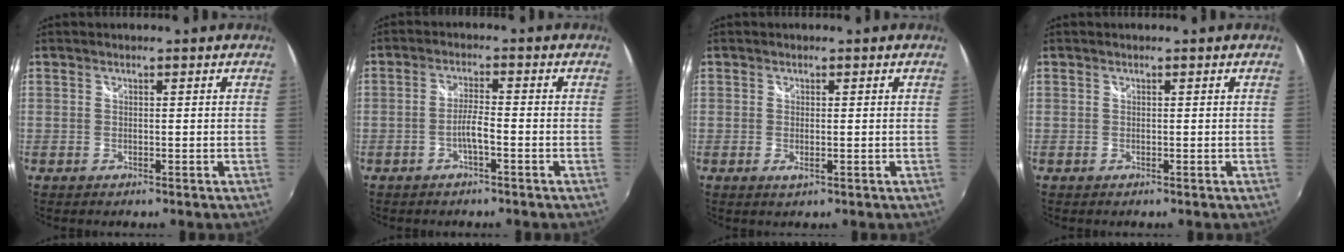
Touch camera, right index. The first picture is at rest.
{"total": 3.0, "force": [-1.5, 0.2, 2.6], "torque": [-0.055, 0.004, -0.028]}
{"total": 1.5, "force": [-0.3, 0.3, 1.5], "torque": [-0.029, -0.004, -0.005]}
{"total": 0.0}